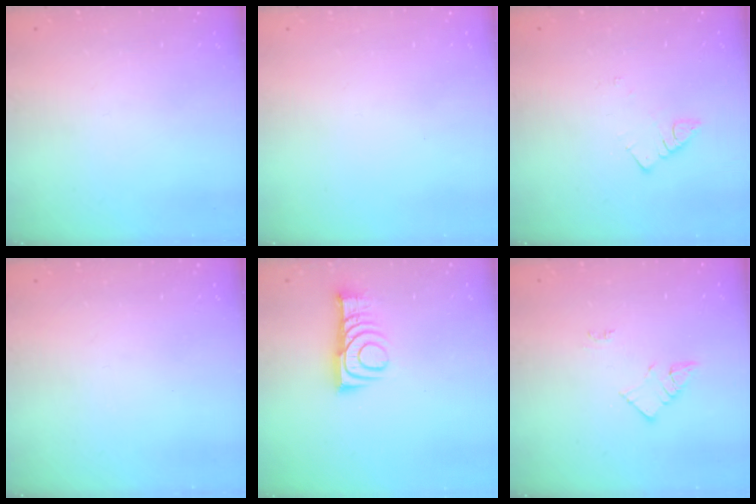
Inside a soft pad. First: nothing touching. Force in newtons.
{"total": 1.7, "press": 1.6, "slide": 0.1}
{"total": 2.5, "press": 2.5, "slide": 0.3}
{"total": 0.0}
{"total": 9.3, "press": 9.3, "slide": 0.2}
{"total": 4.6, "press": 4.6, "slide": 0.3}